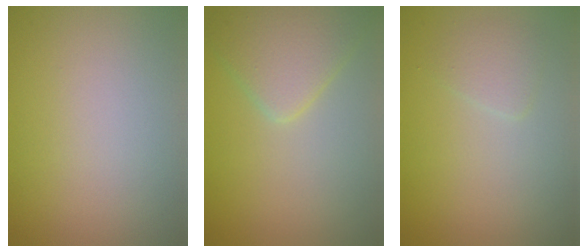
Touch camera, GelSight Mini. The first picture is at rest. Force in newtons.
{"total": 4.0, "press": 3.9, "slide": 0.2}
{"total": 1.3, "press": 1.3, "slide": 0.1}